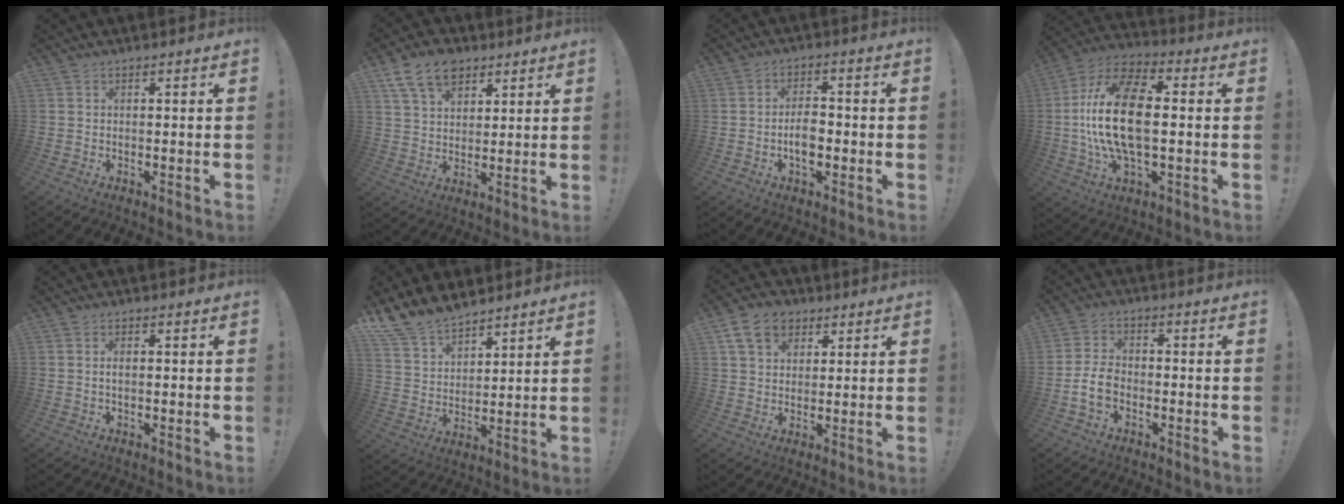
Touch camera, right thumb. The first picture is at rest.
{"total": 12.2, "force": [7.2, 7.9, 5.8], "torque": [-0.098, -0.029, 0.138]}
{"total": 6.3, "force": [-1.7, 4.4, 4.2], "torque": [-0.056, 0.008, -0.033]}
{"total": 21.2, "force": [-0.2, 10.6, 18.3], "torque": [-0.359, 0.005, -0.006]}
{"total": 1.7, "force": [-0.1, 0.8, 1.4], "torque": [-0.023, 0.002, -0.004]}
{"total": 11.7, "force": [10.2, 5.3, 2.4], "torque": [-0.060, -0.074, 0.200]}
{"total": 10.4, "force": [5.1, 7.6, 4.8], "torque": [-0.074, -0.013, 0.100]}
{"total": 7.0, "force": [-2.7, 4.4, 4.8], "torque": [-0.096, 0.007, -0.046]}